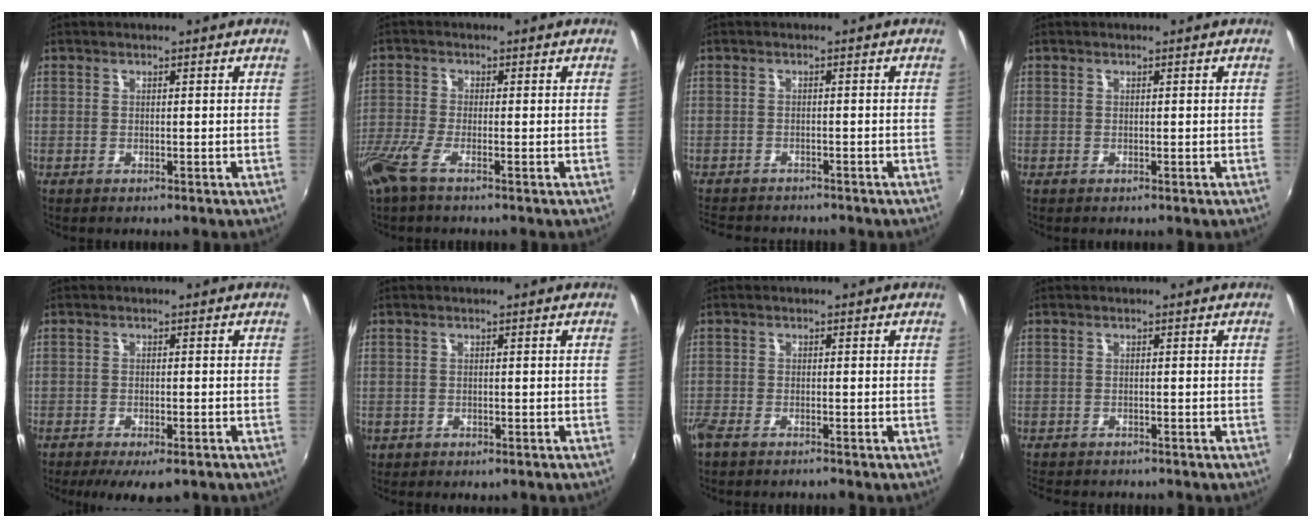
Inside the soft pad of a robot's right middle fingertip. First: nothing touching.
{"total": 6.0, "force": [-3.9, 1.1, 4.4], "torque": [-0.109, -0.021, -0.080]}
{"total": 6.4, "force": [-5.9, 1.6, 1.9], "torque": [-0.053, -0.016, -0.092]}
{"total": 0.0}
{"total": 7.7, "force": [-5.6, 2.5, 4.6], "torque": [-0.102, -0.027, -0.086]}
{"total": 2.1, "force": [-0.8, 1.7, 0.7], "torque": [-0.019, -0.005, -0.011]}
{"total": 3.4, "force": [-2.9, 0.8, 1.6], "torque": [-0.047, -0.013, -0.059]}
{"total": 3.9, "force": [-3.5, 1.0, 1.2], "torque": [-0.035, -0.018, -0.055]}